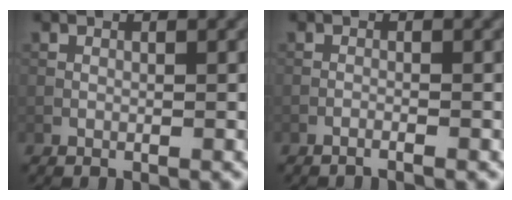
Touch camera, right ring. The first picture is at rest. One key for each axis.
{"total": 0.9, "fx": -0.8, "fy": 0.0, "fz": 0.5, "tx": -0.010, "ty": 0.005, "tz": -0.020}